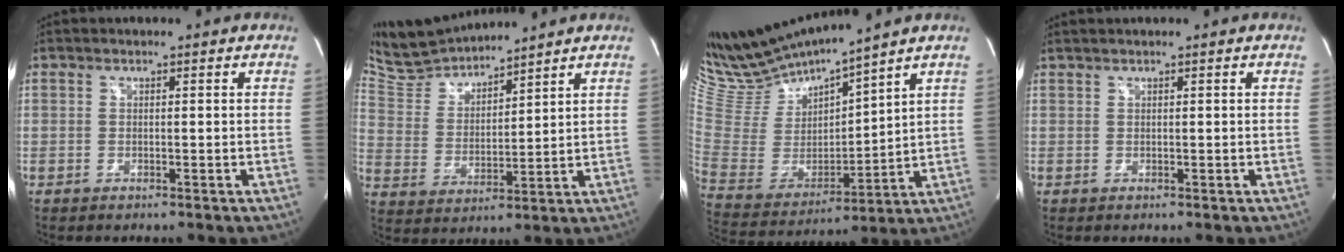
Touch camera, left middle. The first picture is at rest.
{"total": 9.9, "force": [9.7, 1.3, 1.6], "torque": [-0.051, 0.010, 0.199]}
{"total": 14.7, "force": [13.9, 0.1, 4.6], "torque": [-0.106, -0.016, 0.288]}
{"total": 0.9, "force": [0.8, -0.1, 0.3], "torque": [-0.010, 0.014, 0.022]}